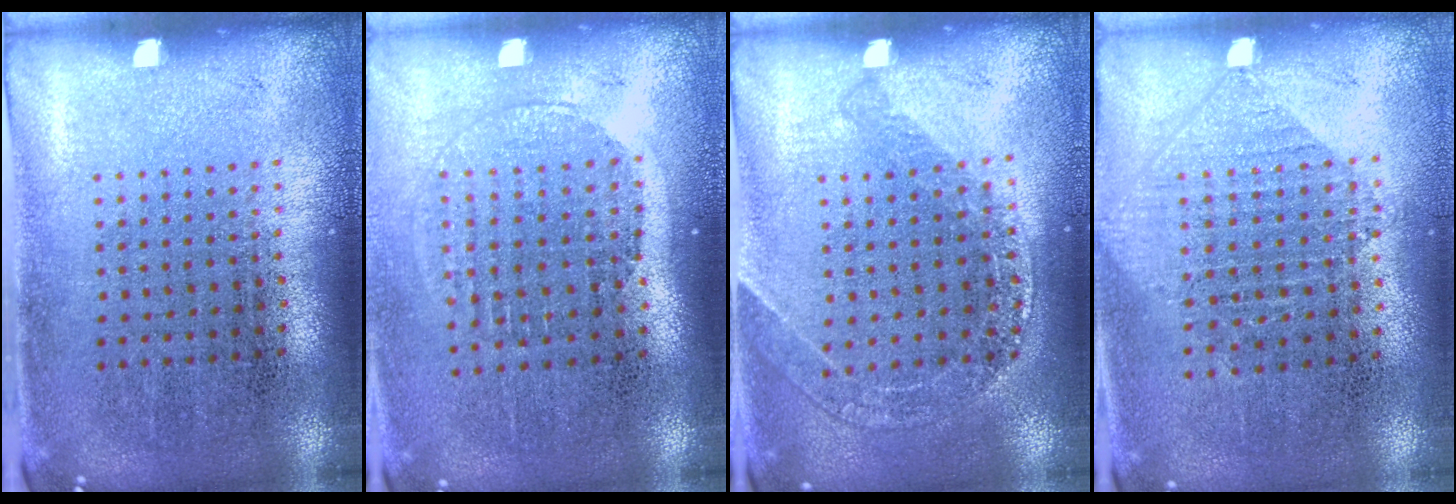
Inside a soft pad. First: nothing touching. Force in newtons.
{"total": 1.5, "press": 1.3, "slide": 0.7}
{"total": 1.4, "press": 1.3, "slide": 0.3}
{"total": 0.9, "press": 0.9, "slide": 0.2}